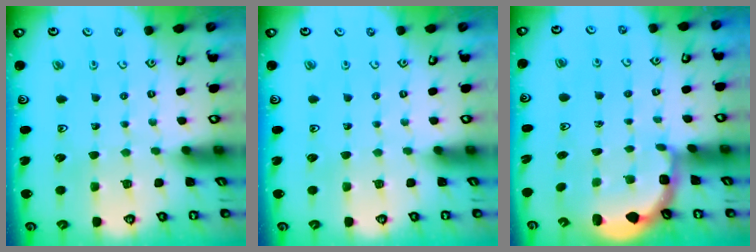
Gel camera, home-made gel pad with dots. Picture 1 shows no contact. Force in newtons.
{"total": 0.0}
{"total": 2.9, "press": 2.3, "slide": 1.7}